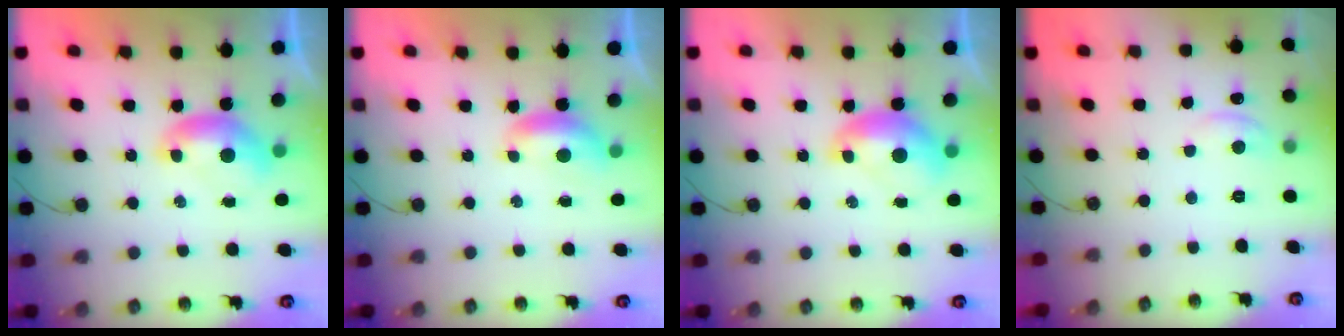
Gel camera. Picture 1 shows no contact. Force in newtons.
{"total": 0.9, "press": 0.8, "slide": 0.5}
{"total": 1.3, "press": 1.3, "slide": 0.2}
{"total": 0.6, "press": 0.0, "slide": 0.6}